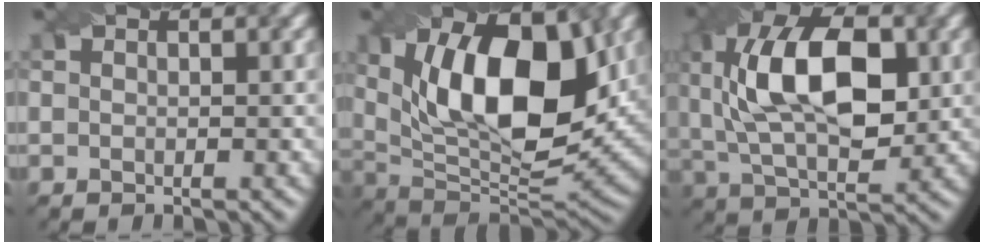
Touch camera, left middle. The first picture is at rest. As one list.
[{"total": 14.0, "force": [3.4, 6.6, 11.8], "torque": [-0.182, 0.008, 0.059]}, {"total": 10.7, "force": [1.3, 5.5, 9.1], "torque": [-0.158, 0.020, 0.025]}]